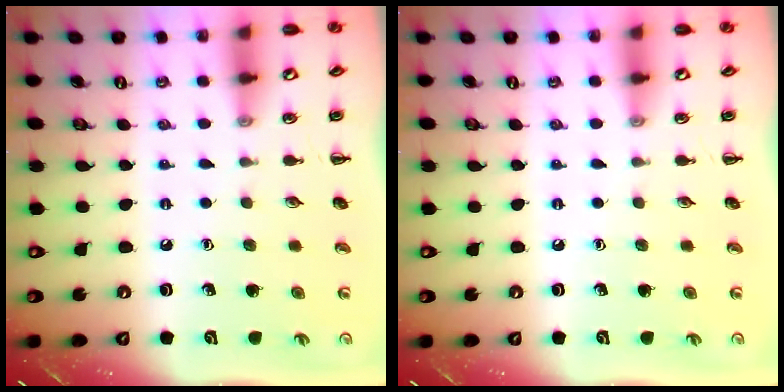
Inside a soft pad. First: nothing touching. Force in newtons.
{"total": 0.0}